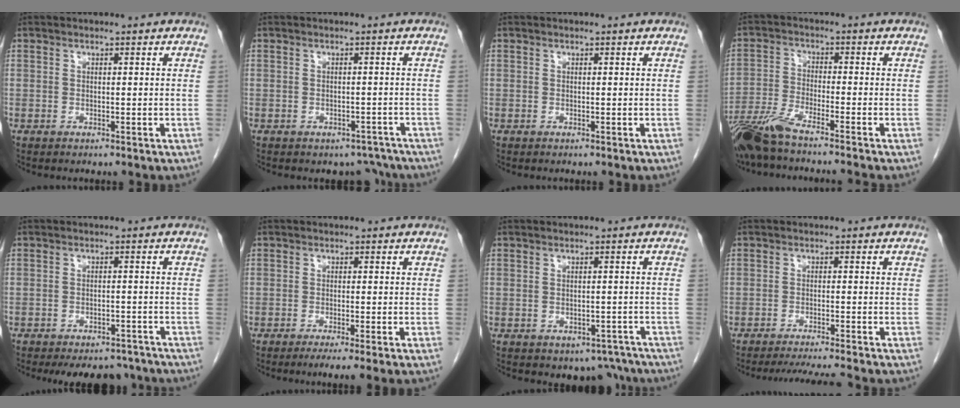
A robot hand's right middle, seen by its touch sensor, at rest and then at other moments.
{"total": 3.8, "force": [-3.3, 2.0, -0.1], "torque": [0.016, 0.012, -0.038]}
{"total": 0.0}
{"total": 8.6, "force": [-7.2, -0.8, 4.7], "torque": [-0.084, -0.032, -0.135]}
{"total": 10.7, "force": [-9.2, 4.3, 3.4], "torque": [-0.050, 0.004, -0.109]}
{"total": 4.9, "force": [-3.5, -0.7, 3.4], "torque": [-0.037, -0.012, -0.052]}
{"total": 4.9, "force": [-3.7, 3.0, 1.0], "torque": [0.009, 0.012, -0.045]}
{"total": 6.3, "force": [-5.7, -1.1, 2.4], "torque": [-0.028, -0.012, -0.090]}